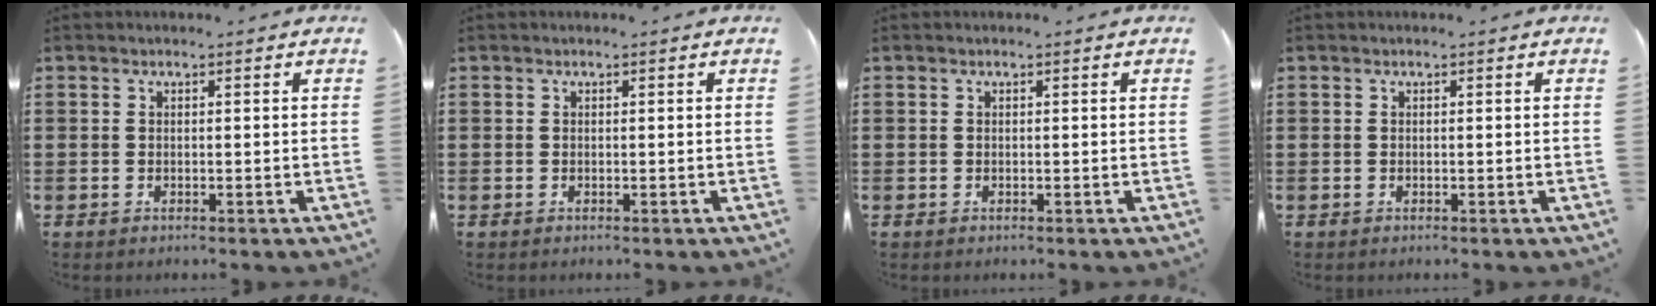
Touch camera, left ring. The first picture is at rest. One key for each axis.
{"total": 0.0}
{"total": 0.0}
{"total": 0.0}